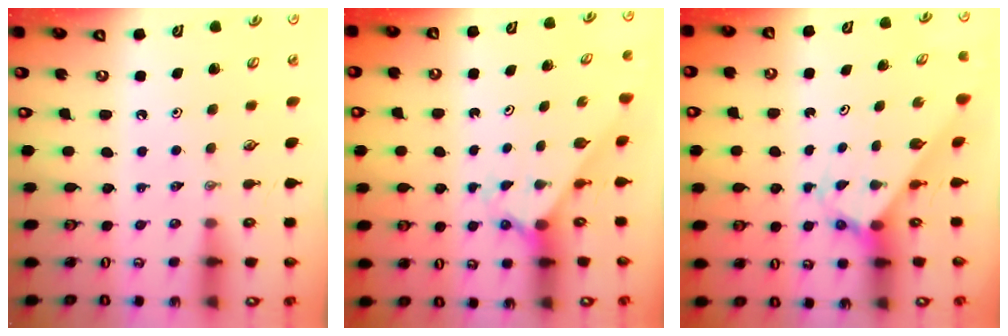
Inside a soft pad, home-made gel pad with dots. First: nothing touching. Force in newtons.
{"total": 1.9, "press": 1.9, "slide": 0.1}
{"total": 2.7, "press": 2.7, "slide": 0.2}